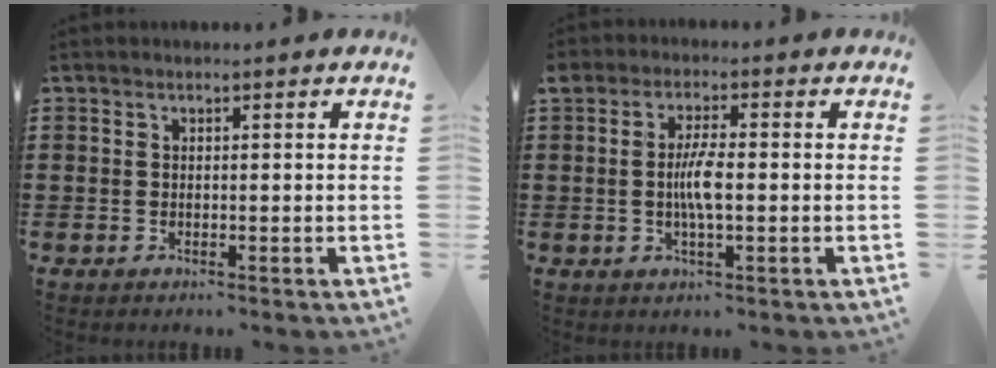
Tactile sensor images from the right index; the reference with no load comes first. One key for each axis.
{"total": 4.6, "fx": -0.4, "fy": 1.1, "fz": 4.4, "tx": -0.086, "ty": -0.001, "tz": -0.011}